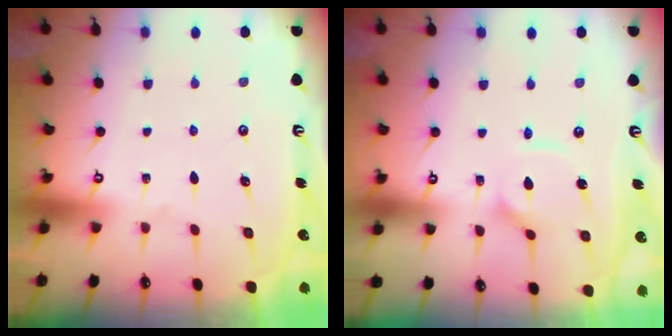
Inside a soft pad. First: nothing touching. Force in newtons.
{"total": 8.4, "press": 8.3, "slide": 0.9}